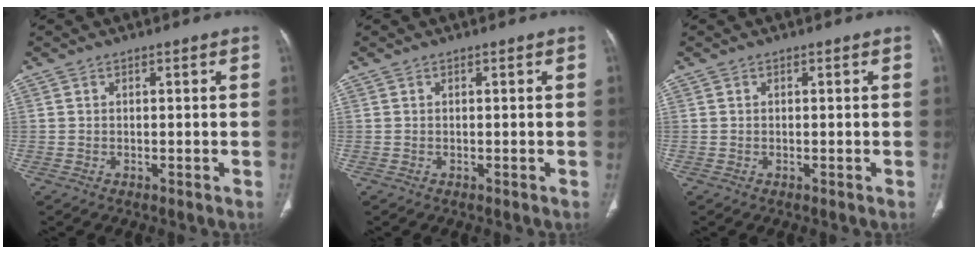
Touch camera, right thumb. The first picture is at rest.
{"total": 0.0}
{"total": 0.0}